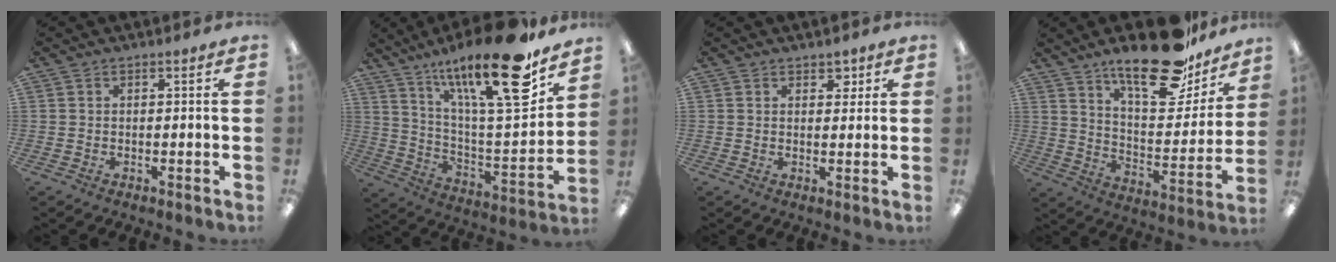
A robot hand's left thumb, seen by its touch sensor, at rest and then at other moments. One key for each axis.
{"total": 23.9, "fx": 16.2, "fy": 5.3, "fz": 16.7, "tx": -0.270, "ty": -0.103, "tz": 0.257}
{"total": 2.6, "fx": 1.7, "fy": 1.7, "fz": 1.1, "tx": -0.008, "ty": -0.004, "tz": 0.027}
{"total": 22.2, "fx": 16.6, "fy": 8.1, "fz": 12.4, "tx": -0.186, "ty": -0.106, "tz": 0.279}